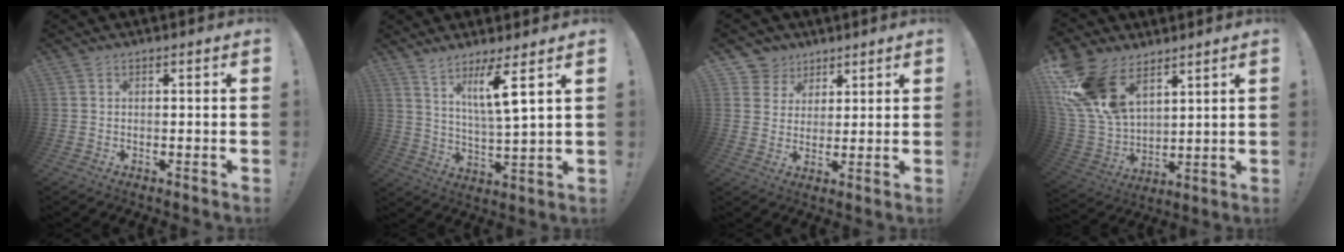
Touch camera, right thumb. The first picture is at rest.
{"total": 9.6, "force": [5.9, 0.0, 7.6], "torque": [-0.134, -0.030, 0.090]}
{"total": 6.8, "force": [3.6, 5.7, 0.6], "torque": [-0.017, -0.026, 0.075]}
{"total": 18.7, "force": [10.5, 11.2, 10.8], "torque": [-0.223, -0.055, 0.200]}